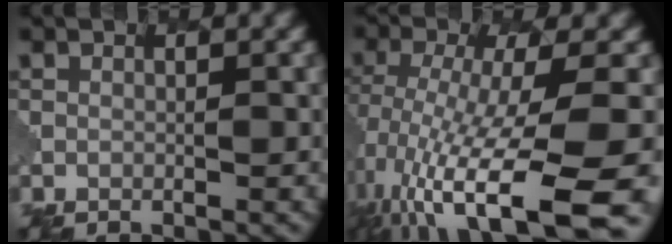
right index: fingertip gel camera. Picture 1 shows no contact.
{"total": 14.0, "force": [-5.1, 4.4, 12.2], "torque": [-0.232, -0.022, -0.067]}